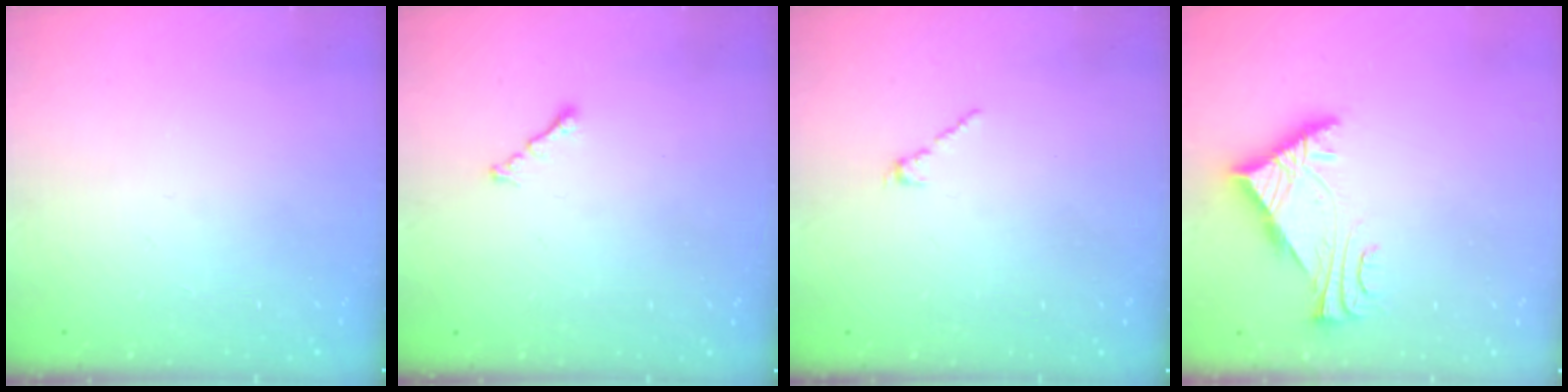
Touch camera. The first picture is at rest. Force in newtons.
{"total": 1.2, "press": 1.1, "slide": 0.5}
{"total": 2.1, "press": 2.0, "slide": 0.7}
{"total": 5.8, "press": 5.7, "slide": 0.8}